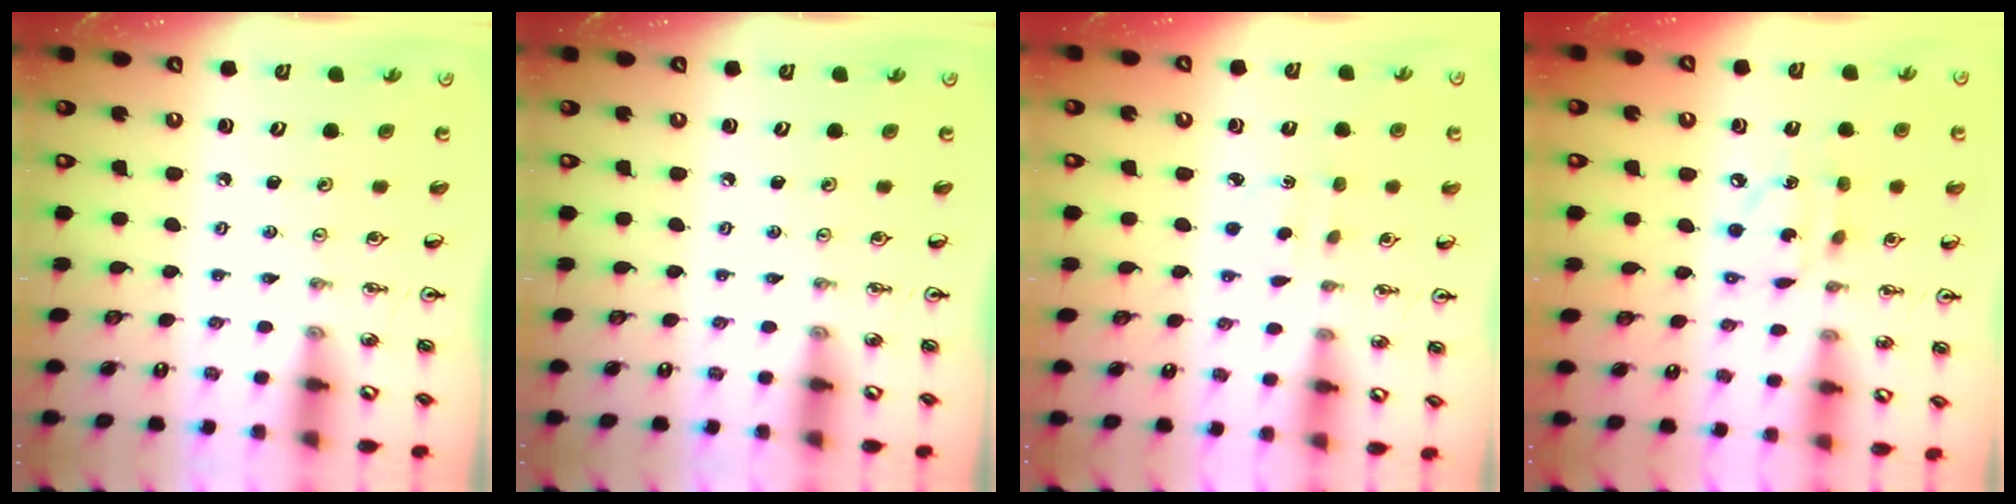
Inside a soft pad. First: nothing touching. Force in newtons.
{"total": 0.0}
{"total": 1.6, "press": 1.5, "slide": 0.5}
{"total": 7.9, "press": 7.9, "slide": 0.2}